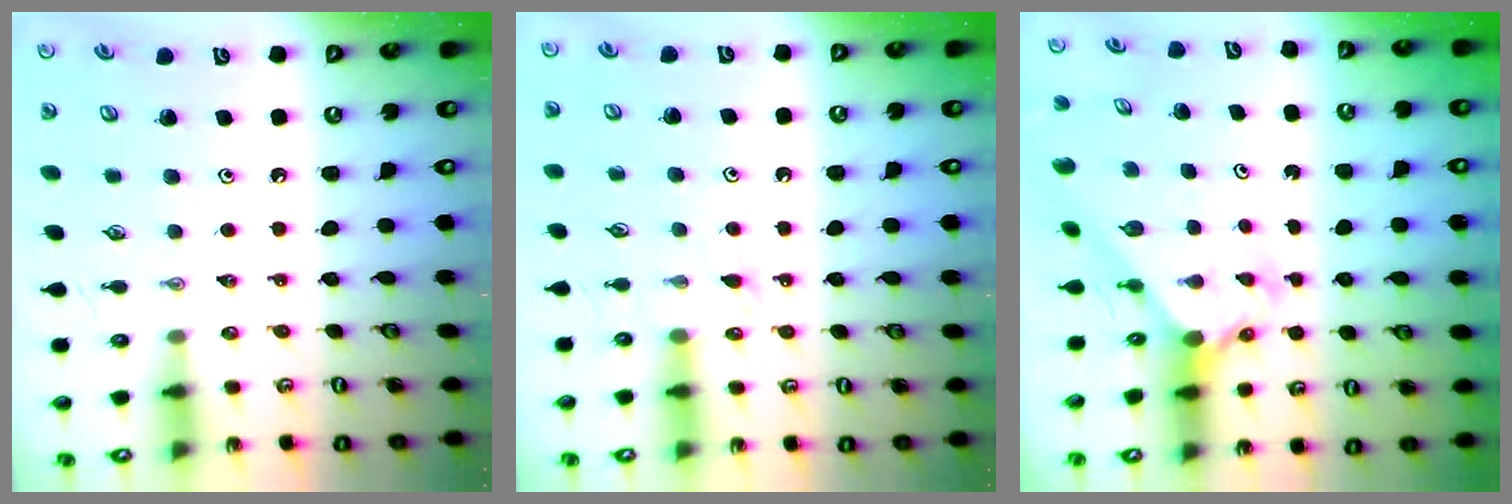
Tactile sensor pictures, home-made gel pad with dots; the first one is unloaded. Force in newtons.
{"total": 4.8, "press": 4.8, "slide": 0.5}
{"total": 2.4, "press": 2.4, "slide": 0.3}